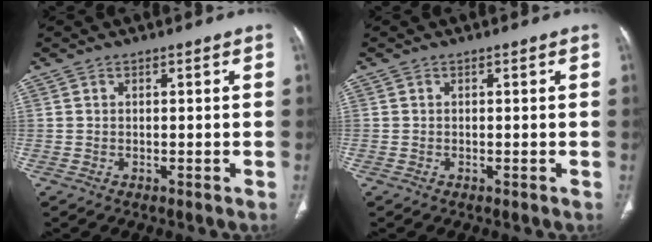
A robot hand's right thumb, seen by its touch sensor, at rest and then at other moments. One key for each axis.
{"total": 0.0}